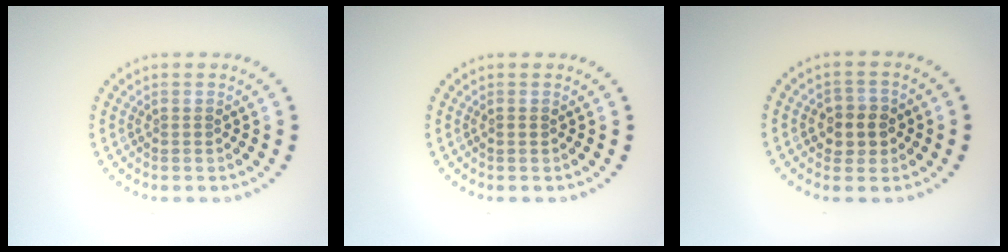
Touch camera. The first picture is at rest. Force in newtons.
{"total": 0.7, "press": 0.7, "slide": 0.1}
{"total": 2.7, "press": 2.6, "slide": 0.6}